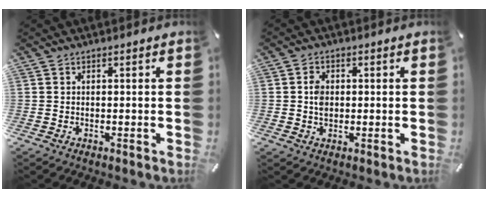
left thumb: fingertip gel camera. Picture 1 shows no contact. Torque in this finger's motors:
{"motor_torque": [0.43, 0.89, 0.25, -0.32, 0.11]}